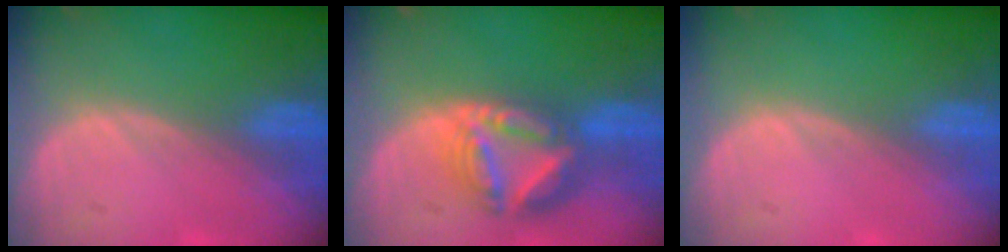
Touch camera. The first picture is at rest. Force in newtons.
{"total": 8.4, "press": 7.3, "slide": 4.1}
{"total": 0.0}